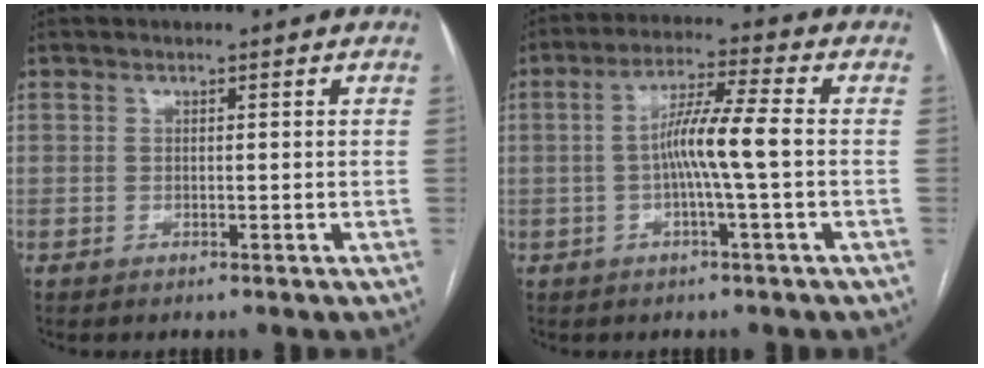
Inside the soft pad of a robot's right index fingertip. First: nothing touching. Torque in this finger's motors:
{"motor_torque": [1.11, -0.05, 0.71, 0.17]}